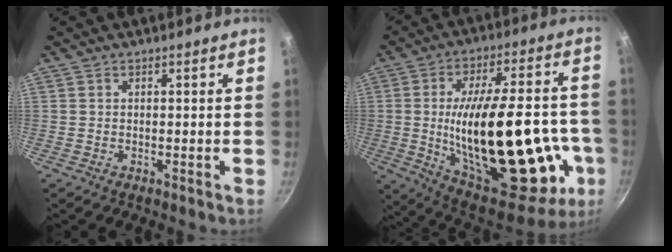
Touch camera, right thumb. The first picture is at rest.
{"total": 34.9, "force": [-4.1, 15.0, 31.2], "torque": [-0.455, 0.001, -0.042]}